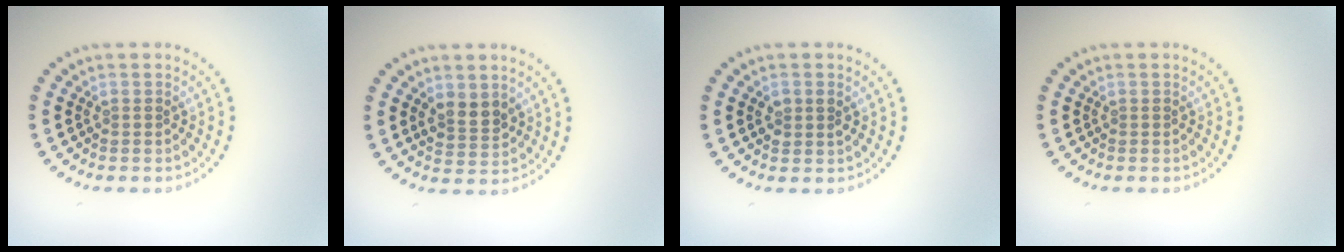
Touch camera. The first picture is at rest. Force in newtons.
{"total": 2.4, "press": 2.3, "slide": 0.9}
{"total": 1.4, "press": 1.4, "slide": 0.2}
{"total": 0.0}